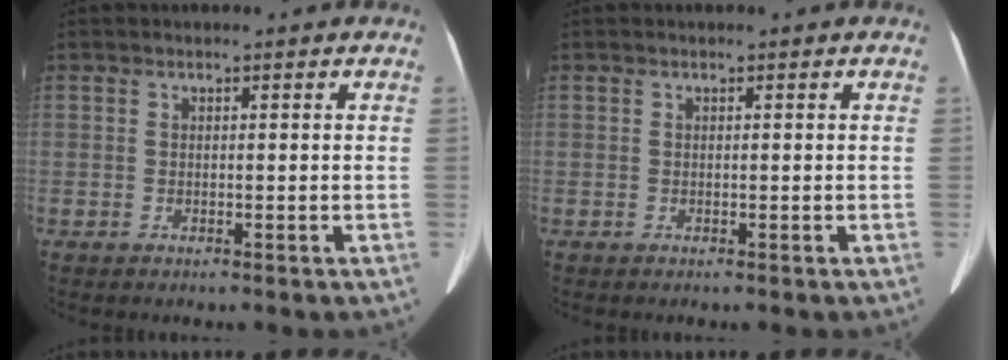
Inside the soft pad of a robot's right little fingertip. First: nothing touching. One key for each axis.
{"total": 0.0}